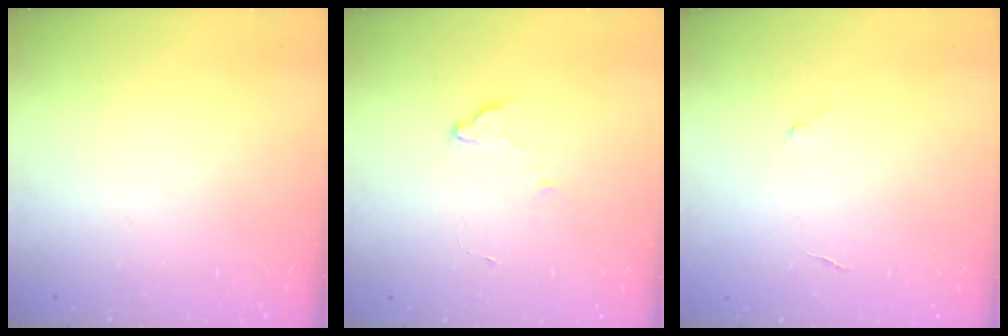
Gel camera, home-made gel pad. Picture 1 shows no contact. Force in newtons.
{"total": 2.2, "press": 2.2, "slide": 0.2}
{"total": 2.8, "press": 2.8, "slide": 0.2}